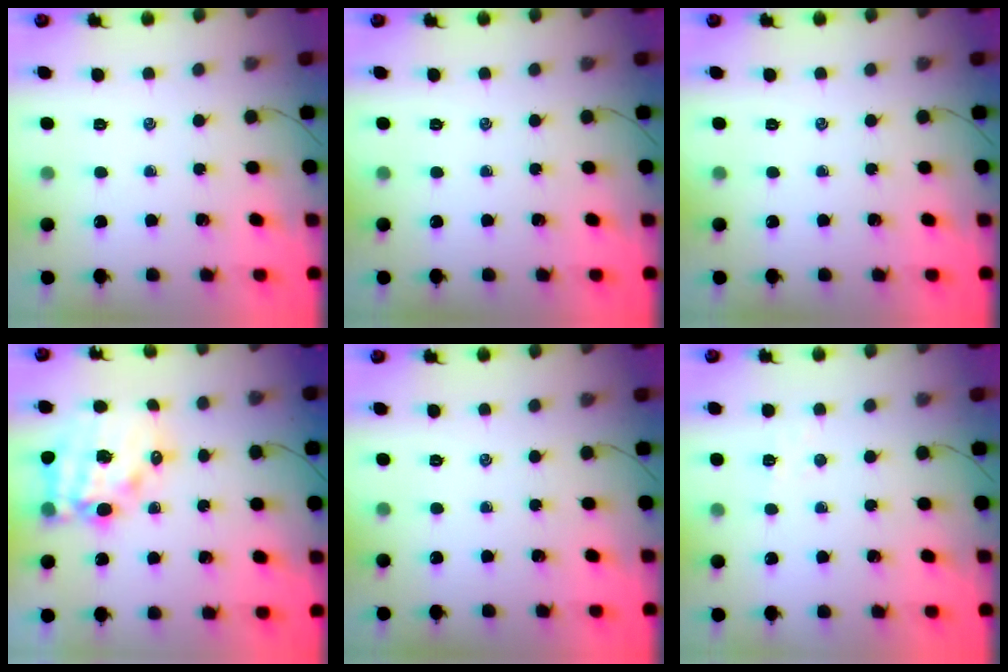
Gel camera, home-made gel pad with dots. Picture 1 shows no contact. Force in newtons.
{"total": 0.0}
{"total": 0.0}
{"total": 15.7, "press": 15.2, "slide": 3.8}
{"total": 0.0}
{"total": 2.8, "press": 2.7, "slide": 0.8}